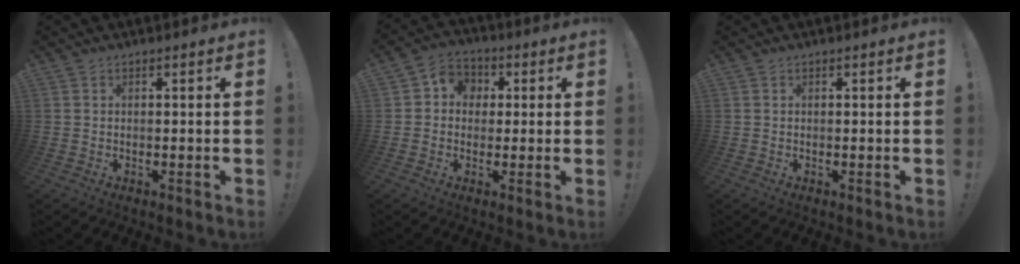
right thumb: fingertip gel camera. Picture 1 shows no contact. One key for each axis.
{"total": 6.1, "fx": -0.1, "fy": 5.8, "fz": 1.9, "tx": -0.020, "ty": 0.009, "tz": 0.000}
{"total": 0.0}